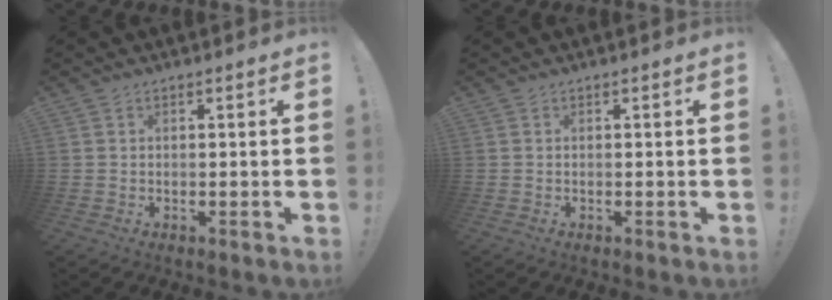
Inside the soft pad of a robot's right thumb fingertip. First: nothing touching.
{"total": 0.0}